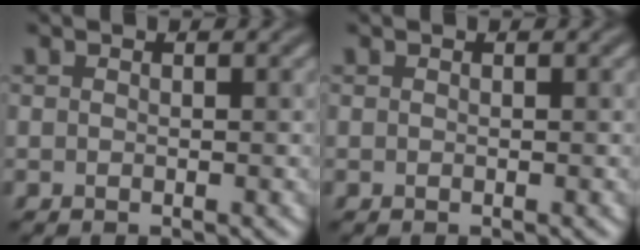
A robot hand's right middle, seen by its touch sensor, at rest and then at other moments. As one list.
[{"total": 0.0}]